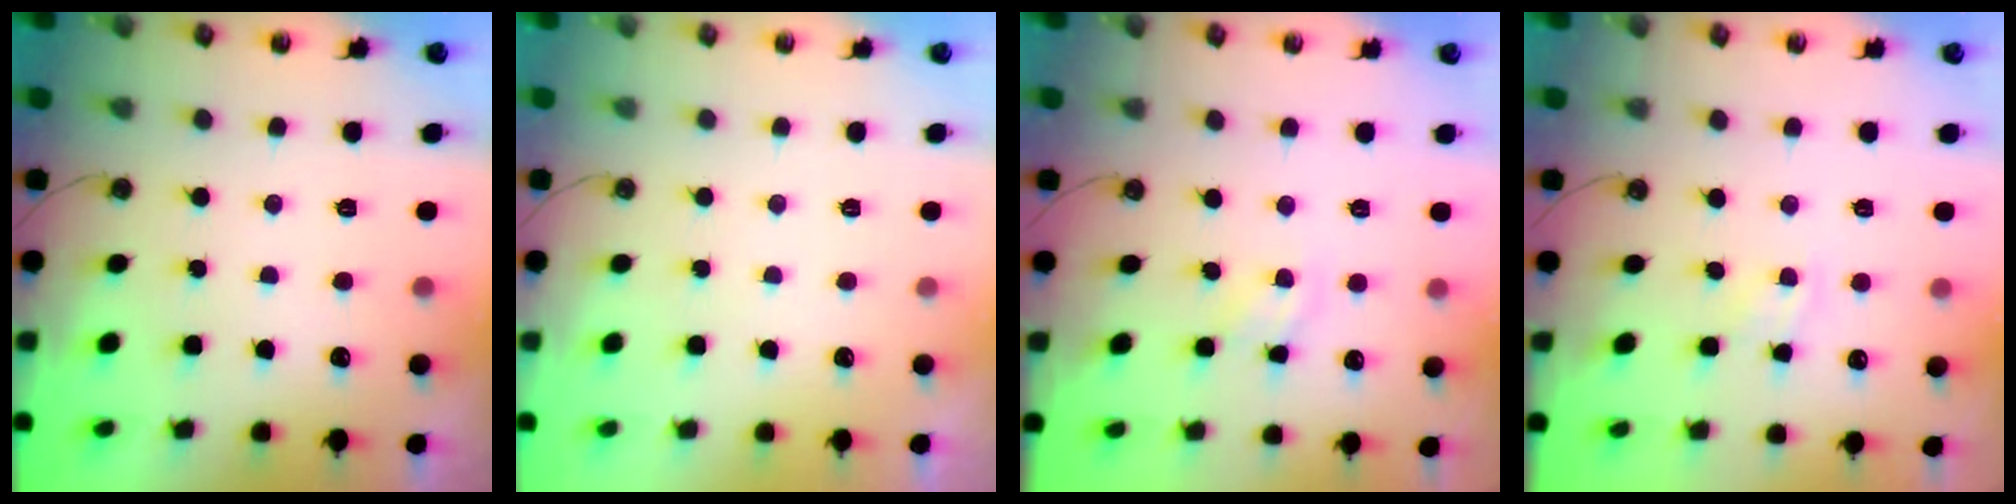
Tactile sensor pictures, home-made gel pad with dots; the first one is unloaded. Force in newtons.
{"total": 0.0}
{"total": 3.4, "press": 3.4, "slide": 0.3}
{"total": 3.9, "press": 3.9, "slide": 0.5}